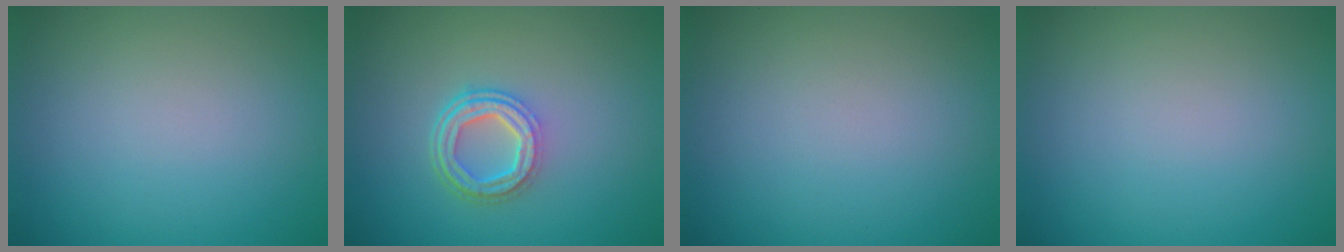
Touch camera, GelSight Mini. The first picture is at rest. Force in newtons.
{"total": 3.9, "press": 2.9, "slide": 2.6}
{"total": 0.0}
{"total": 0.0}